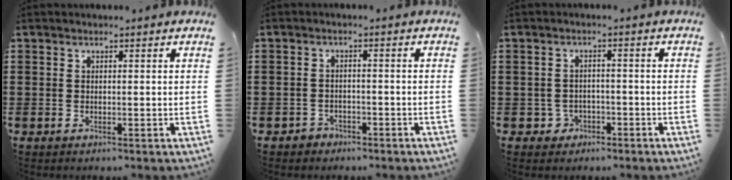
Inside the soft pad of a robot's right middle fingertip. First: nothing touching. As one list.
[{"total": 1.9, "force": [-1.7, 1.0, 0.0], "torque": [-0.006, 0.004, -0.038]}, {"total": 2.5, "force": [-1.7, 1.7, 0.4], "torque": [-0.016, 0.003, -0.039]}]